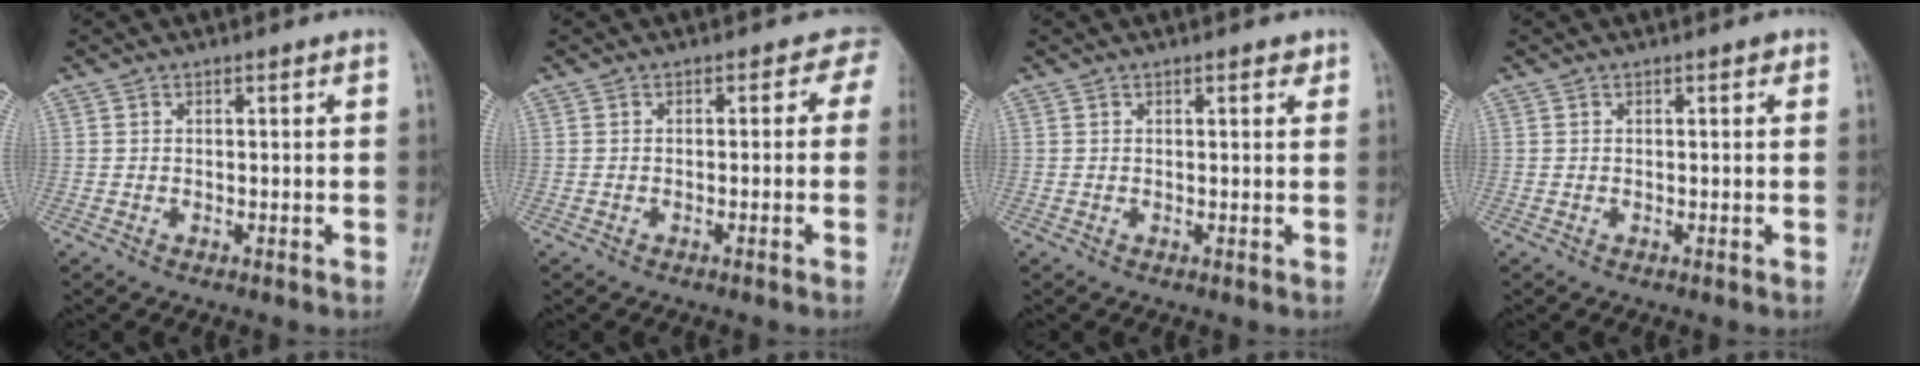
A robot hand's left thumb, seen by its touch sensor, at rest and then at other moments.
{"total": 2.0, "force": [-0.3, 1.7, 0.9], "torque": [0.020, 0.011, -0.019]}
{"total": 1.3, "force": [0.8, 0.6, 0.9], "torque": [-0.005, -0.002, 0.008]}
{"total": 0.6, "force": [0.3, 0.3, 0.5], "torque": [-0.002, 0.001, 0.000]}